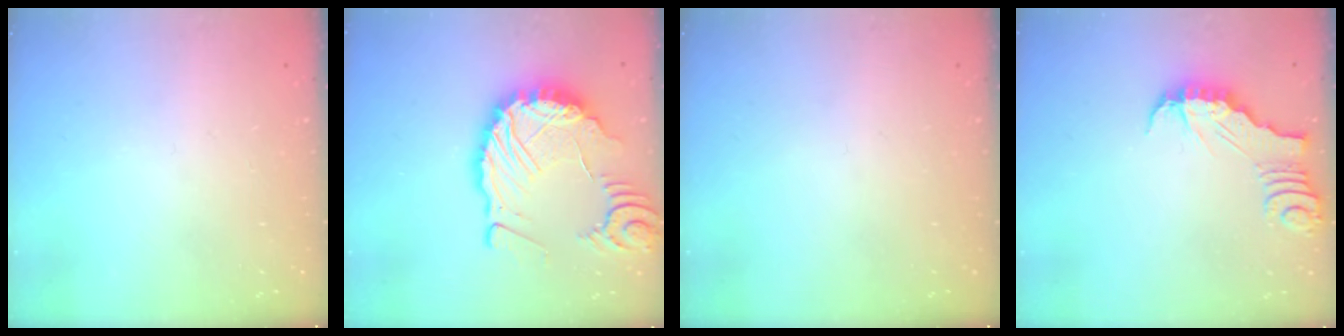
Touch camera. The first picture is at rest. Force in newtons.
{"total": 14.2, "press": 14.1, "slide": 1.6}
{"total": 0.0}
{"total": 3.2, "press": 3.2, "slide": 0.2}